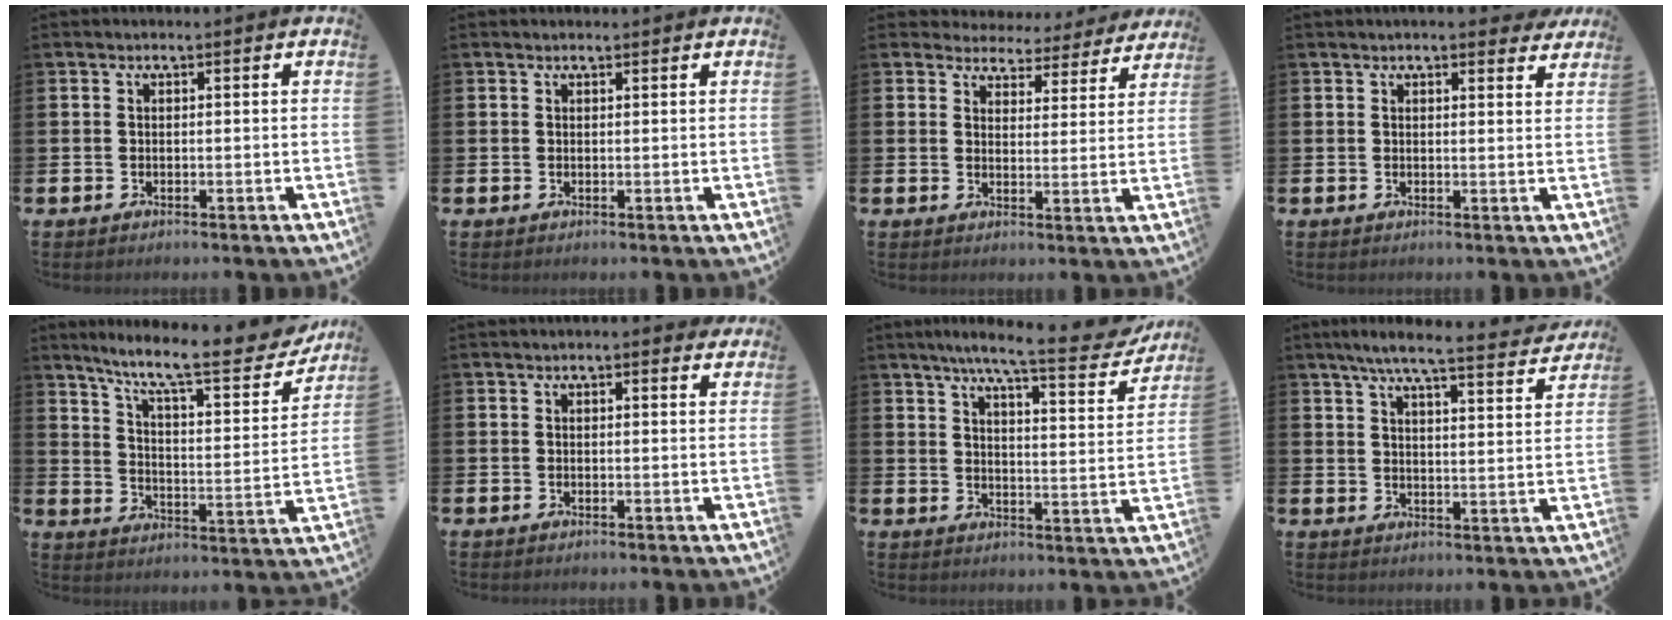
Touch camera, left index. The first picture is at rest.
{"total": 0.6, "force": [0.6, 0.1, 0.0], "torque": [0.007, -0.002, 0.009]}
{"total": 4.1, "force": [3.8, 1.6, 0.0], "torque": [-0.014, -0.035, 0.062]}
{"total": 3.0, "force": [2.9, 0.4, 0.5], "torque": [-0.004, -0.015, 0.050]}
{"total": 11.3, "force": [9.2, 2.0, 6.2], "torque": [-0.132, -0.059, 0.147]}
{"total": 1.3, "force": [1.3, 0.1, 0.3], "torque": [-0.004, 0.001, 0.023]}
{"total": 8.3, "force": [7.2, 0.6, 4.2], "torque": [-0.084, -0.047, 0.116]}
{"total": 6.9, "force": [6.2, 0.4, 2.9], "torque": [-0.067, -0.037, 0.104]}